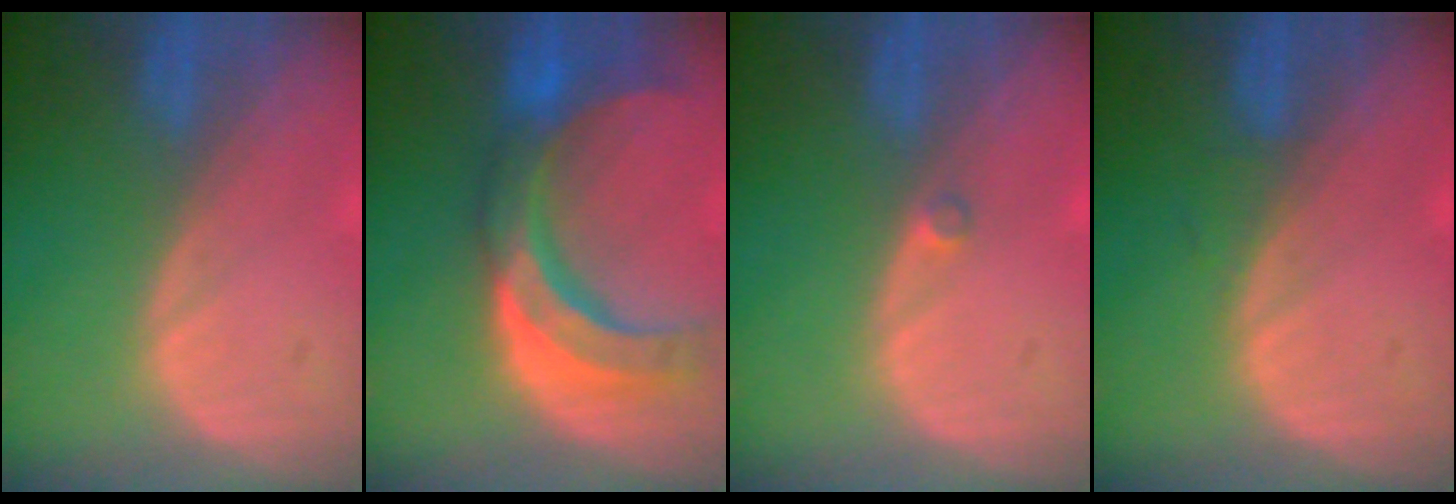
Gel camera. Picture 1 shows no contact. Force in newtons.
{"total": 11.1, "press": 9.5, "slide": 5.7}
{"total": 1.0, "press": 0.8, "slide": 0.5}
{"total": 0.6, "press": 0.6, "slide": 0.2}